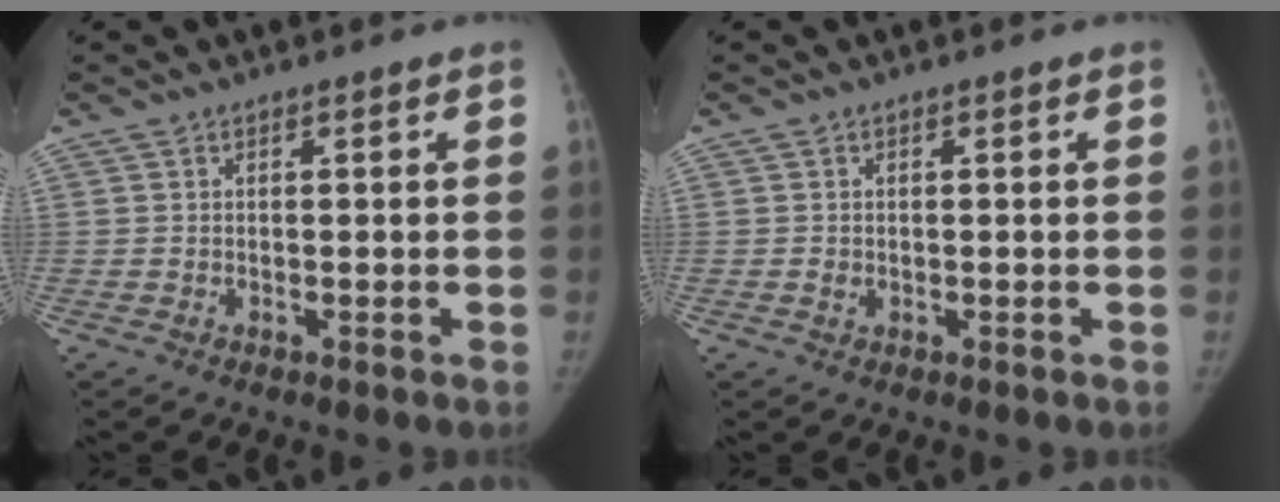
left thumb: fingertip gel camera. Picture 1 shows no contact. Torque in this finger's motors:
{"motor_torque": [0.13, -0.16, 0.15, 0.15, 0.00]}